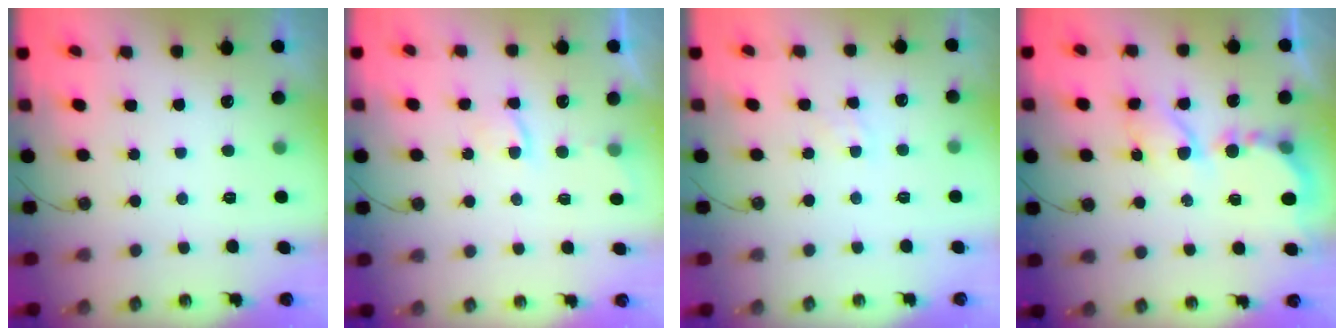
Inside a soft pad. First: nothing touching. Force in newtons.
{"total": 2.5, "press": 2.5, "slide": 0.5}
{"total": 4.2, "press": 4.1, "slide": 0.5}
{"total": 7.7, "press": 7.6, "slide": 0.6}